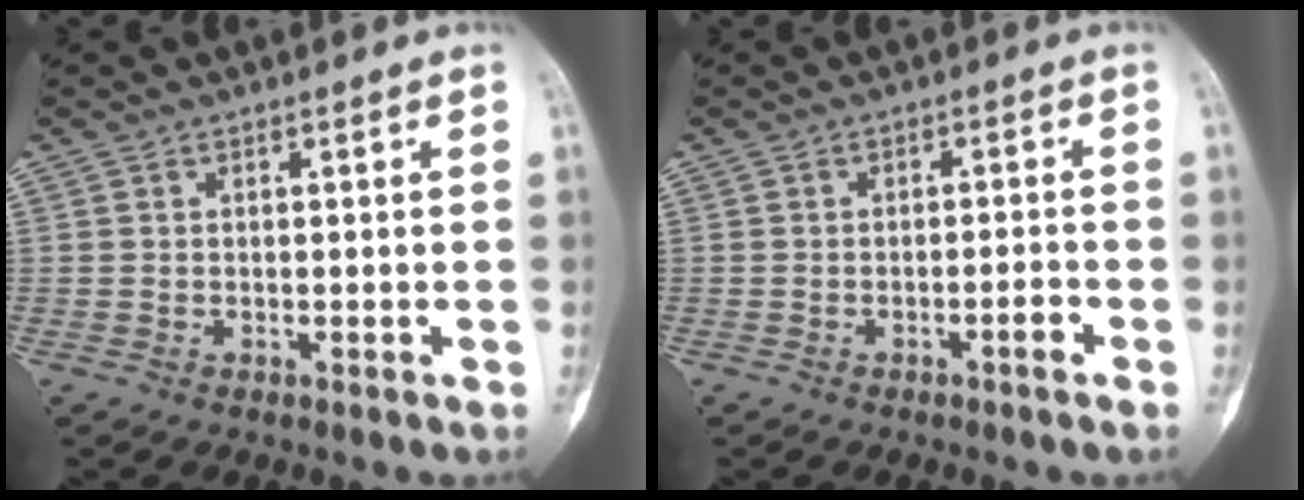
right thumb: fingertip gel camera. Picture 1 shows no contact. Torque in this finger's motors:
{"motor_torque": [-0.57, 0.24, 0.23, 0.09, 0.00]}